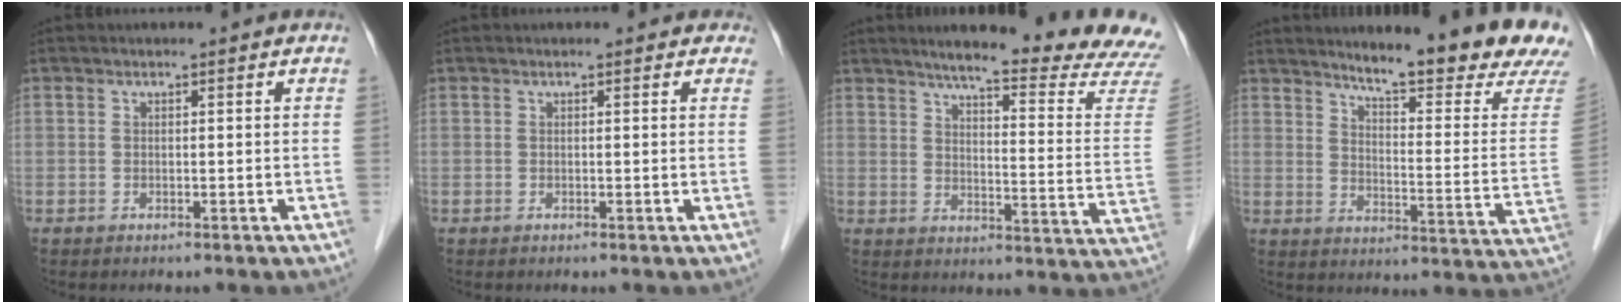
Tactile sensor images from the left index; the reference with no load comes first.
{"total": 1.4, "force": [1.0, 0.8, 0.6], "torque": [0.006, 0.004, 0.000]}
{"total": 21.3, "force": [19.2, -0.4, 9.1], "torque": [-0.120, -0.089, 0.227]}
{"total": 20.0, "force": [17.4, 0.5, 9.8], "torque": [-0.131, -0.086, 0.214]}